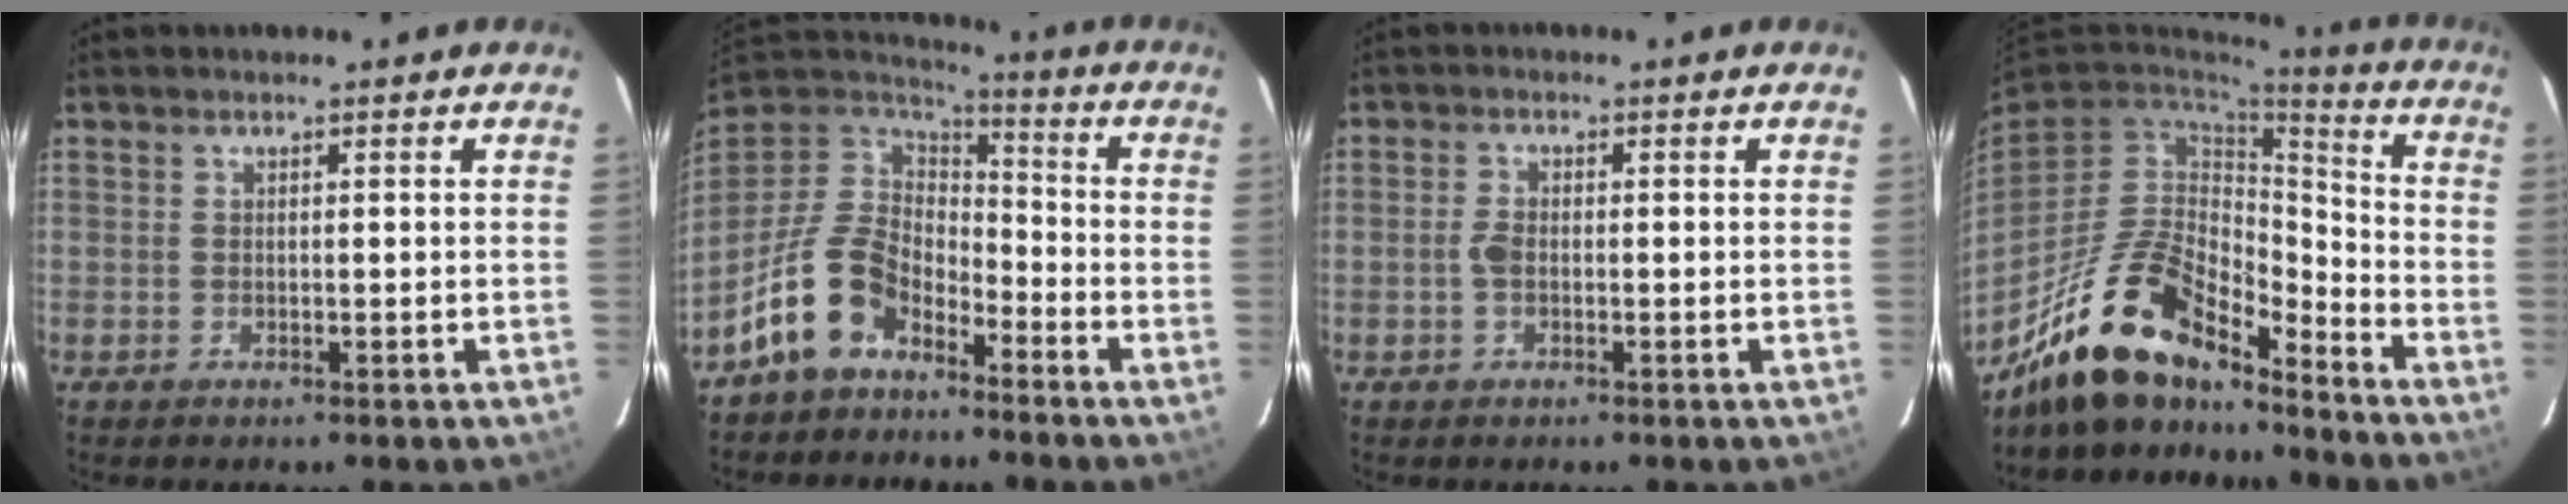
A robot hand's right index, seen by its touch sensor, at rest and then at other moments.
{"total": 13.4, "force": [-8.0, 8.2, 6.9], "torque": [-0.161, 0.016, -0.145]}
{"total": 2.3, "force": [-0.6, 1.3, 1.8], "torque": [-0.041, 0.004, -0.011]}
{"total": 17.8, "force": [-14.4, 6.2, 8.5], "torque": [-0.171, 0.013, -0.259]}